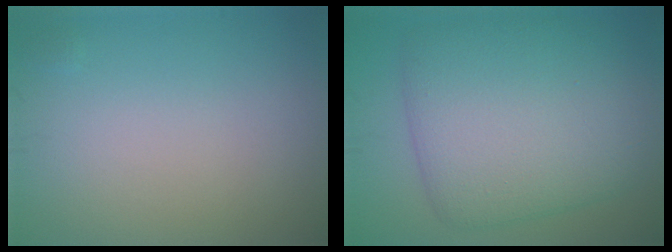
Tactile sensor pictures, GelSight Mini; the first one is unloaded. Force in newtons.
{"total": 10.0, "press": 10.0, "slide": 0.4}